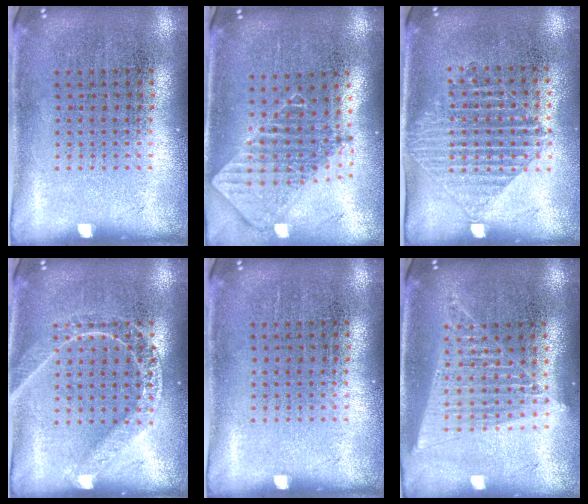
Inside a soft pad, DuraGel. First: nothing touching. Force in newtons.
{"total": 2.0, "press": 1.6, "slide": 1.2}
{"total": 1.2, "press": 1.1, "slide": 0.6}
{"total": 2.2, "press": 2.1, "slide": 0.3}
{"total": 0.0}
{"total": 1.6, "press": 1.5, "slide": 0.6}